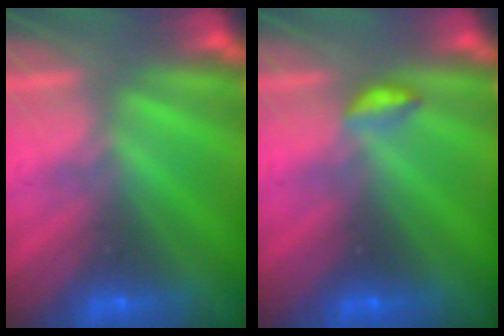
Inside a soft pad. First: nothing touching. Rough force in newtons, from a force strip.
{"total": 2.9}